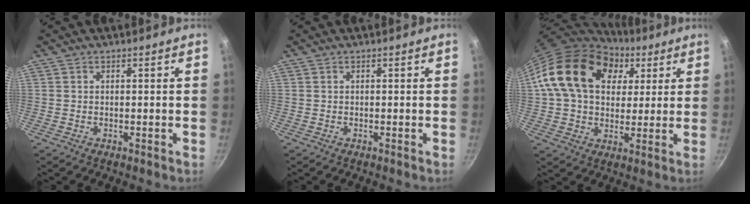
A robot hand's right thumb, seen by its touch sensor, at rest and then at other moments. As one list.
[{"total": 0.0}, {"total": 21.4, "force": [6.9, 15.3, 13.3], "torque": [-0.217, 0.011, 0.110]}]